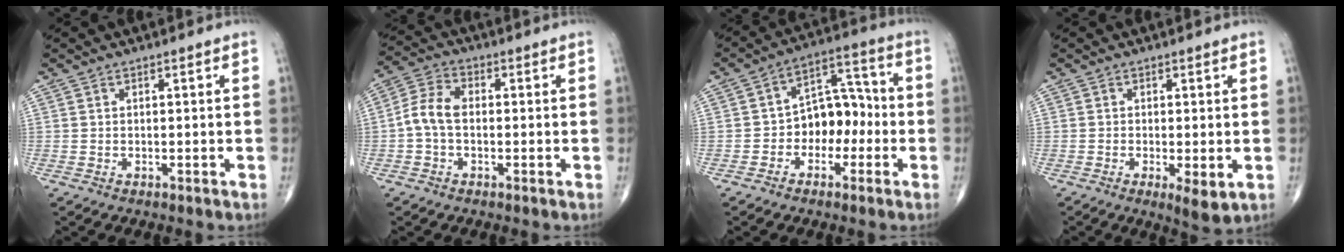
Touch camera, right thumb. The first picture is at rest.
{"total": 6.3, "force": [-0.7, 4.0, 4.8], "torque": [-0.097, 0.021, -0.023]}
{"total": 10.0, "force": [-2.1, 7.0, 6.9], "torque": [-0.065, 0.044, -0.045]}
{"total": 4.6, "force": [-1.2, 1.3, 4.3], "torque": [-0.073, -0.015, -0.021]}